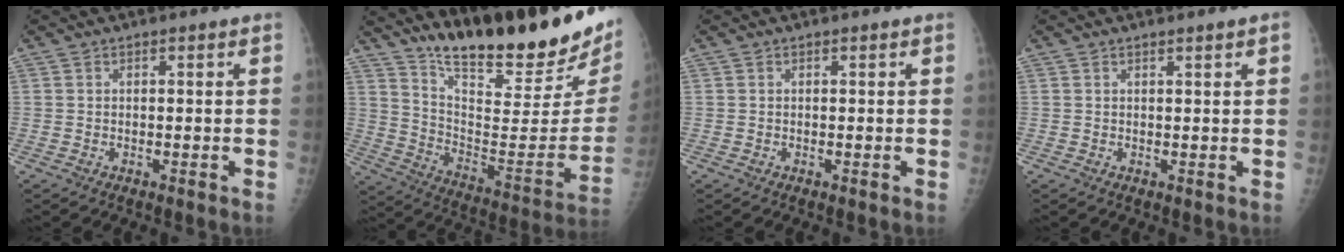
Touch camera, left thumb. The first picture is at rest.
{"total": 27.9, "force": [21.3, 5.8, 17.0], "torque": [-0.233, -0.124, 0.323]}
{"total": 0.0}
{"total": 1.1, "force": [0.7, -0.1, 0.9], "torque": [-0.014, -0.002, 0.011]}